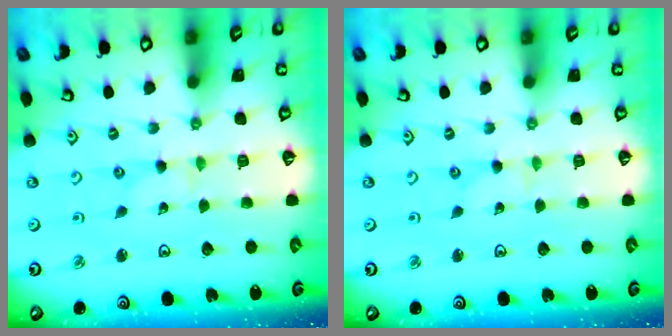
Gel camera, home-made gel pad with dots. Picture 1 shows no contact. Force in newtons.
{"total": 0.0}